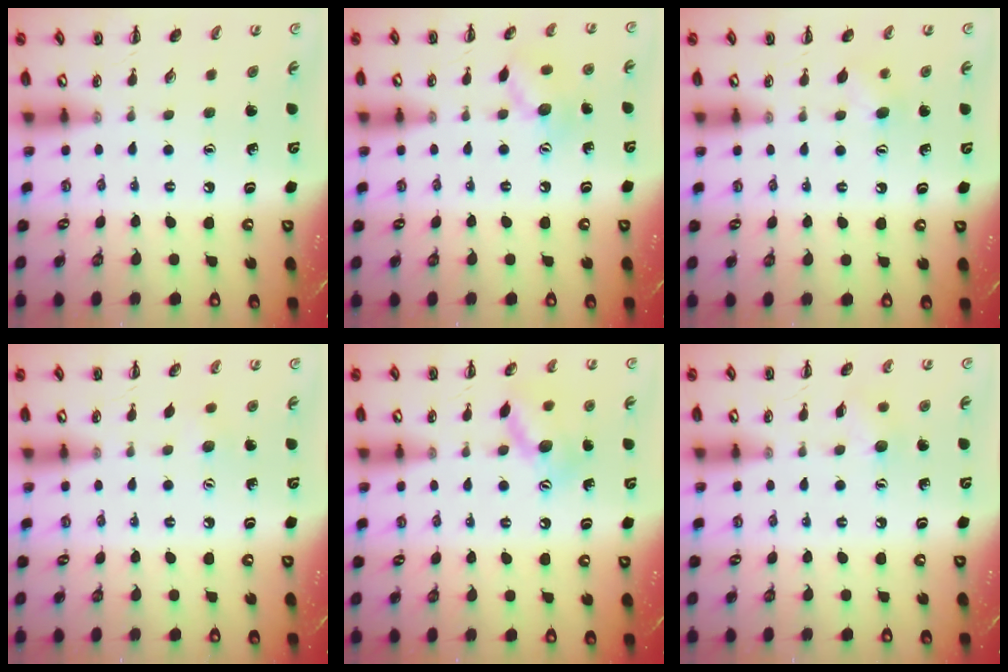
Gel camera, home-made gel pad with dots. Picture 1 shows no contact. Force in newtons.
{"total": 8.9, "press": 8.8, "slide": 1.0}
{"total": 6.3, "press": 6.1, "slide": 1.5}
{"total": 2.5, "press": 2.4, "slide": 0.6}
{"total": 12.7, "press": 12.5, "slide": 2.5}
{"total": 5.5, "press": 5.3, "slide": 1.1}